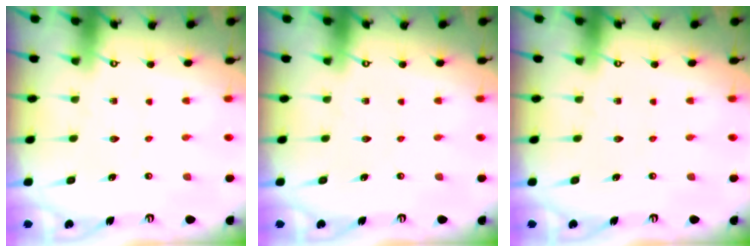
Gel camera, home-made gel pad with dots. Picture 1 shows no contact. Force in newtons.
{"total": 0.0}
{"total": 0.0}